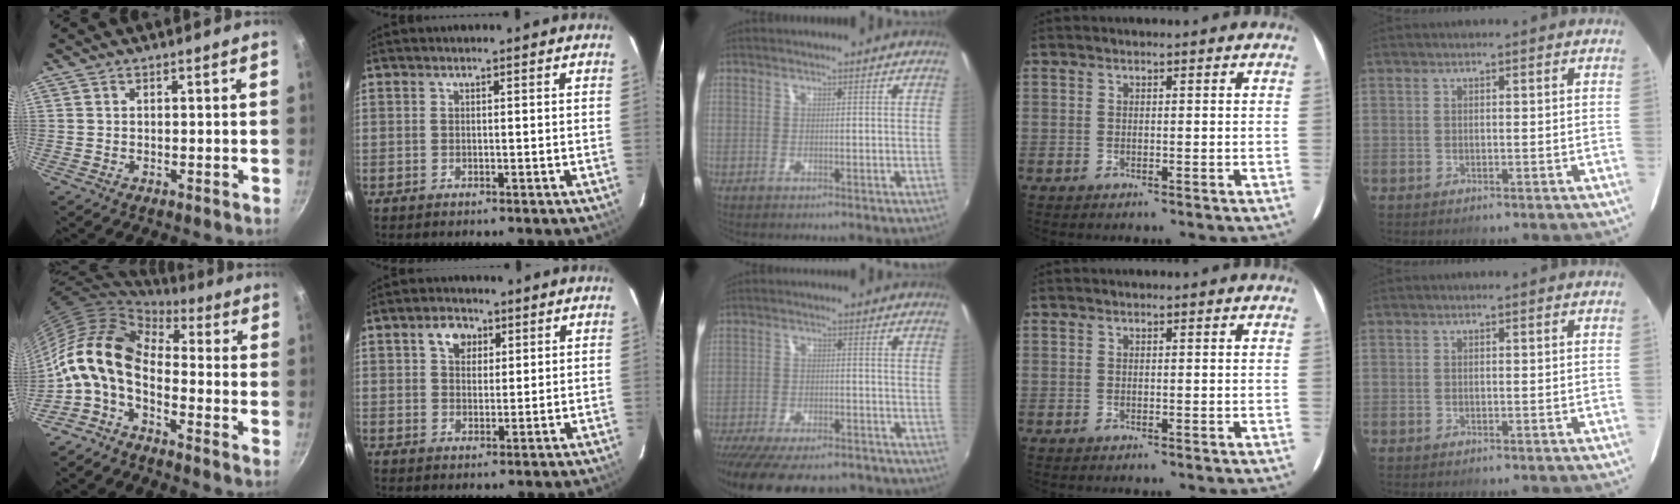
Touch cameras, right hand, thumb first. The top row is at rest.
{"thumb": {"total": 14.2, "force": [-2.5, 8.1, 11.4], "torque": [-0.205, 0.034, -0.067]}, "index": {"total": 4.8, "force": [2.1, 3.5, 2.5], "torque": [-0.036, 0.015, 0.038]}, "middle": {"total": 19.3, "force": [-15.8, 6.1, 9.3], "torque": [-0.191, -0.036, -0.227]}}